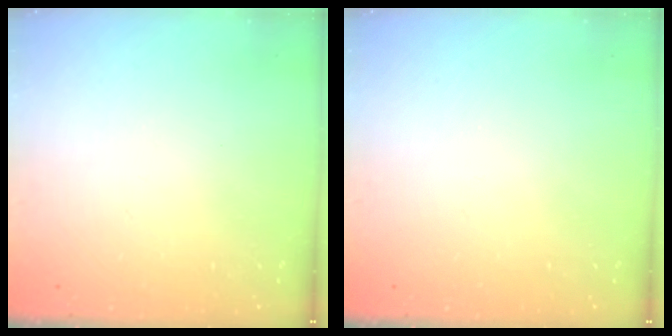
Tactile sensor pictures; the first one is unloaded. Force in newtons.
{"total": 0.0}